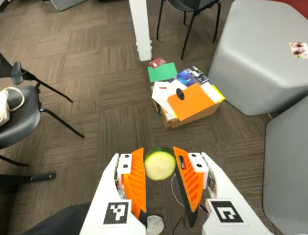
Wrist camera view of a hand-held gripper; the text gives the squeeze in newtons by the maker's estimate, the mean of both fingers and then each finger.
{"total": 9.8, "left": 10.7, "right": 9.0}